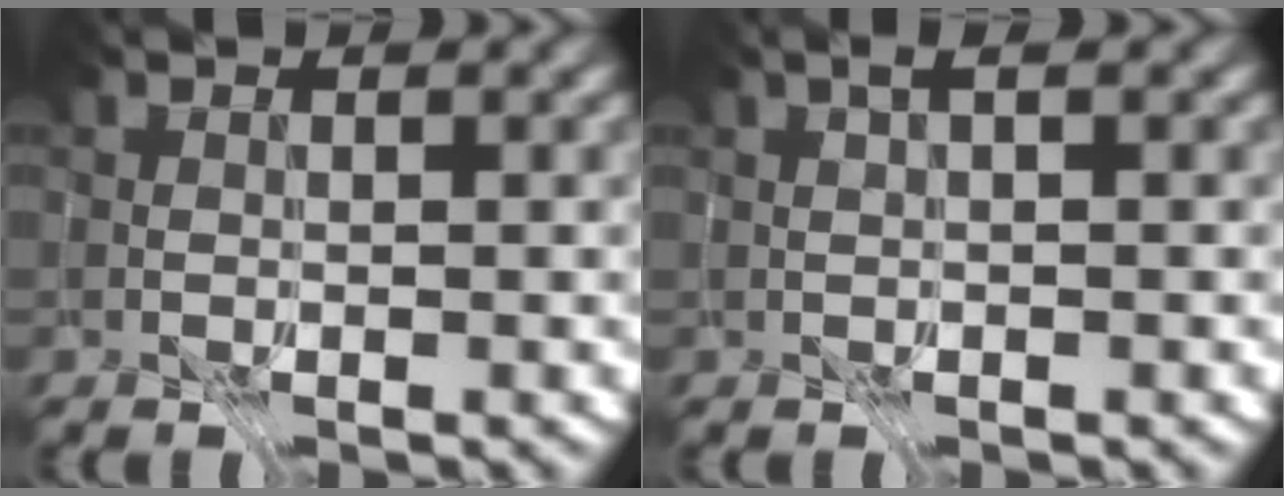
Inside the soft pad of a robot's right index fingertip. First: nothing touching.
{"total": 1.4, "force": [-0.5, -1.0, 0.8], "torque": [-0.013, -0.010, 0.005]}